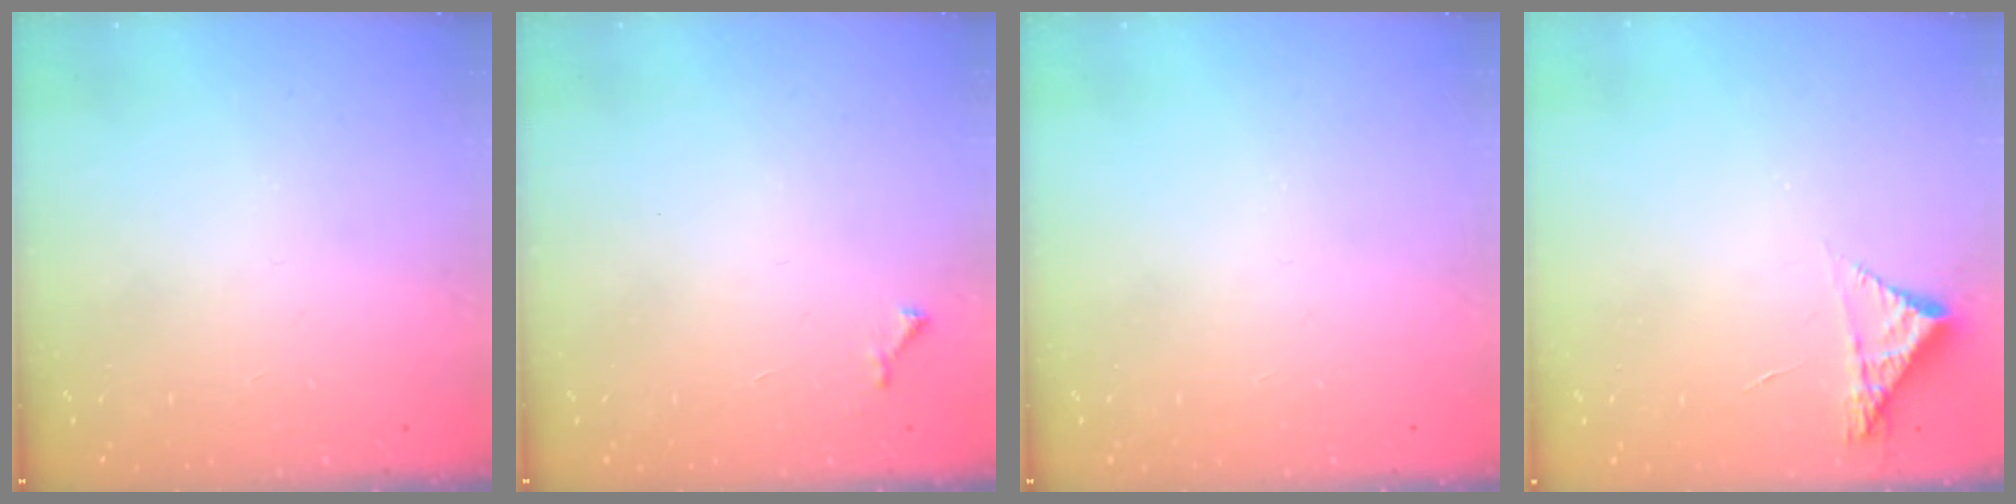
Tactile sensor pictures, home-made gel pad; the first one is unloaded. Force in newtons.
{"total": 3.7, "press": 3.6, "slide": 0.5}
{"total": 0.0}
{"total": 4.3, "press": 4.3, "slide": 0.3}